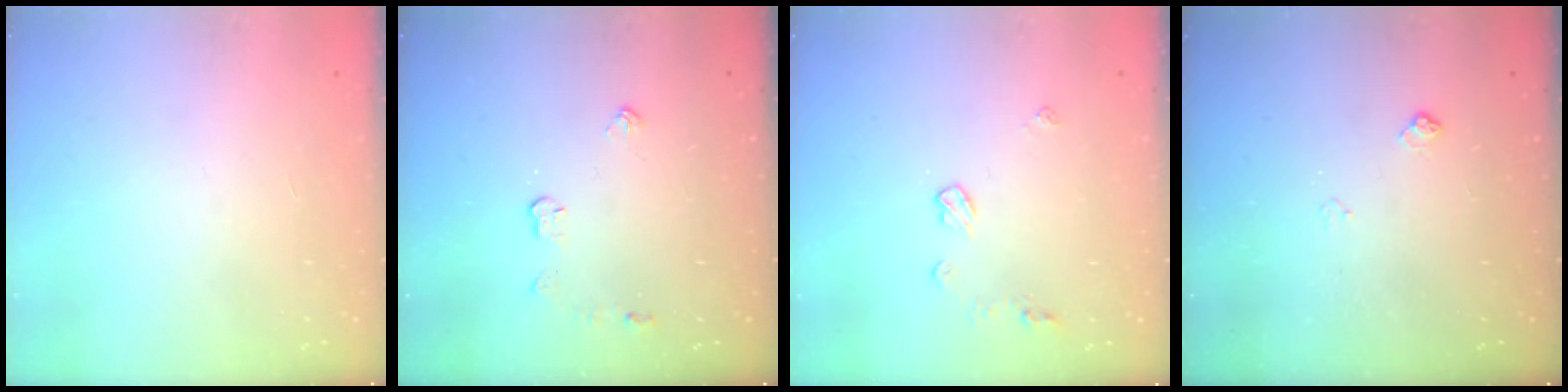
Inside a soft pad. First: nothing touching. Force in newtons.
{"total": 3.7, "press": 3.7, "slide": 0.6}
{"total": 6.5, "press": 6.5, "slide": 0.2}
{"total": 4.3, "press": 4.2, "slide": 0.8}